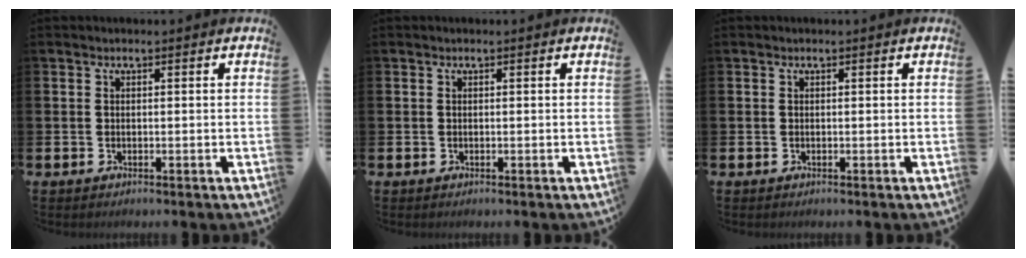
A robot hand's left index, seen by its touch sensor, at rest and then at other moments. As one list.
[{"total": 0.0}, {"total": 0.0}]